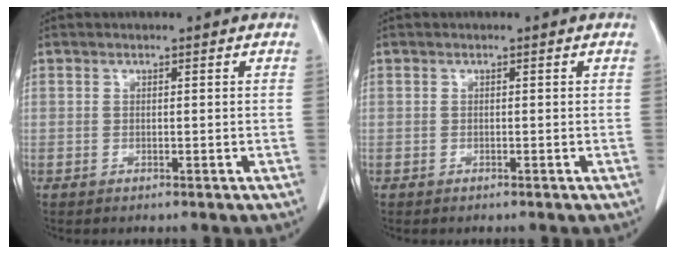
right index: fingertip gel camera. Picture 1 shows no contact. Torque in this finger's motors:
{"motor_torque": [0.04, -0.03, 0.02, 0.02]}